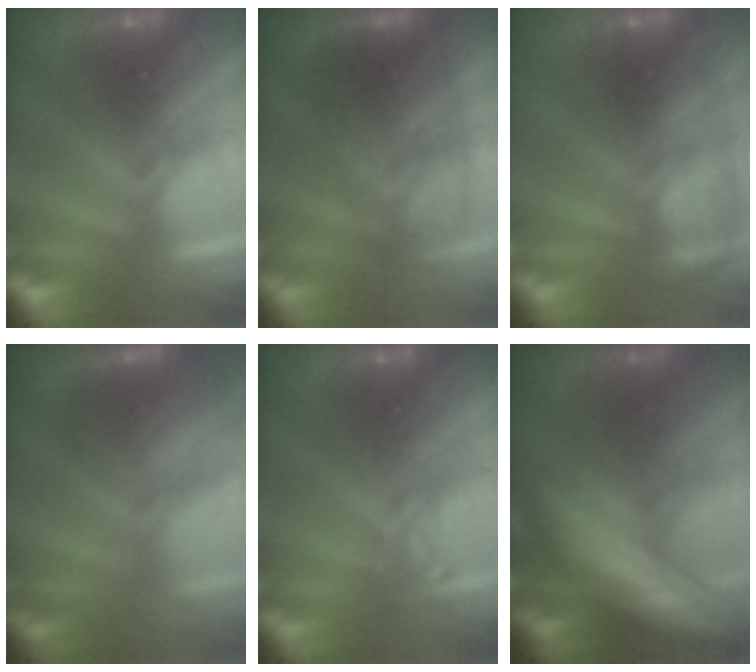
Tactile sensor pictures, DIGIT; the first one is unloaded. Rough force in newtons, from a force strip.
{"total": 3.0}
{"total": 6.2}
{"total": 4.4}
{"total": 2.3}
{"total": 9.0}